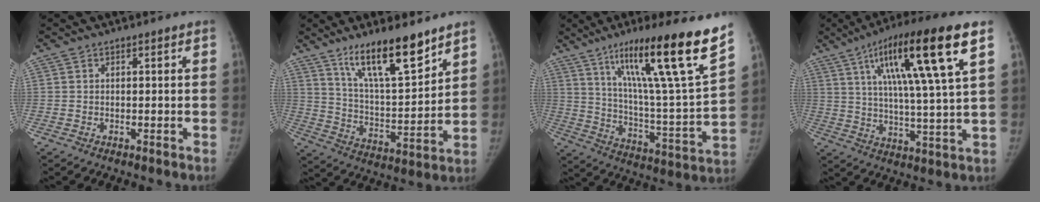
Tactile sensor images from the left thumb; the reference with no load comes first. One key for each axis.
{"total": 16.0, "fx": 11.3, "fy": 4.0, "fz": 10.7, "tx": -0.158, "ty": -0.073, "tz": 0.206}
{"total": 25.2, "fx": 15.8, "fy": 1.2, "fz": 19.6, "tx": -0.285, "ty": -0.063, "tz": 0.260}
{"total": 20.4, "fx": 8.8, "fy": 2.5, "fz": 18.3, "tx": -0.296, "ty": -0.016, "tz": 0.137}